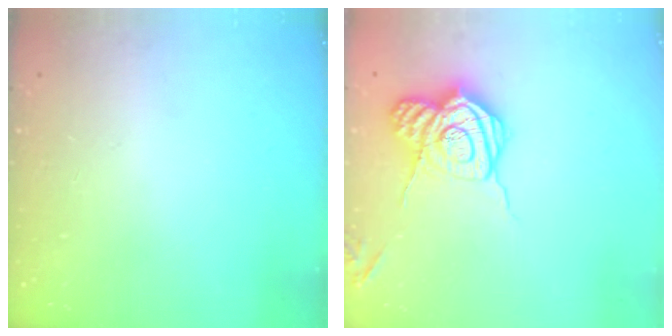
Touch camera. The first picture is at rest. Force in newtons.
{"total": 14.2, "press": 14.1, "slide": 0.8}